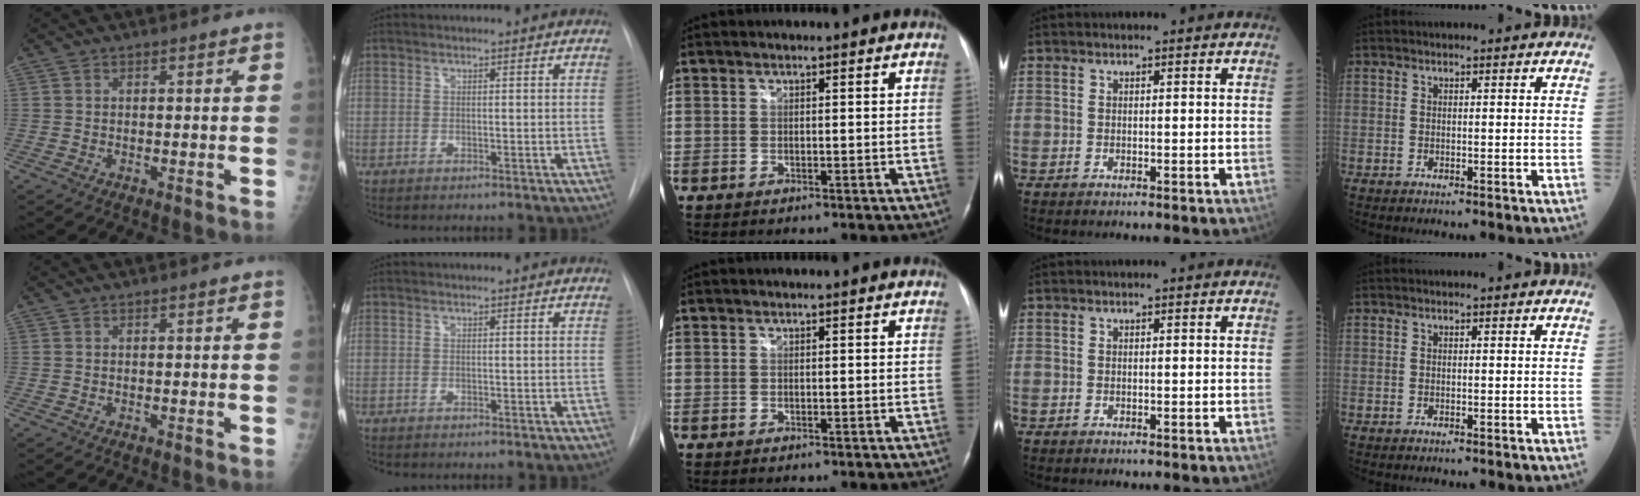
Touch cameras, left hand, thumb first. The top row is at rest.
{}